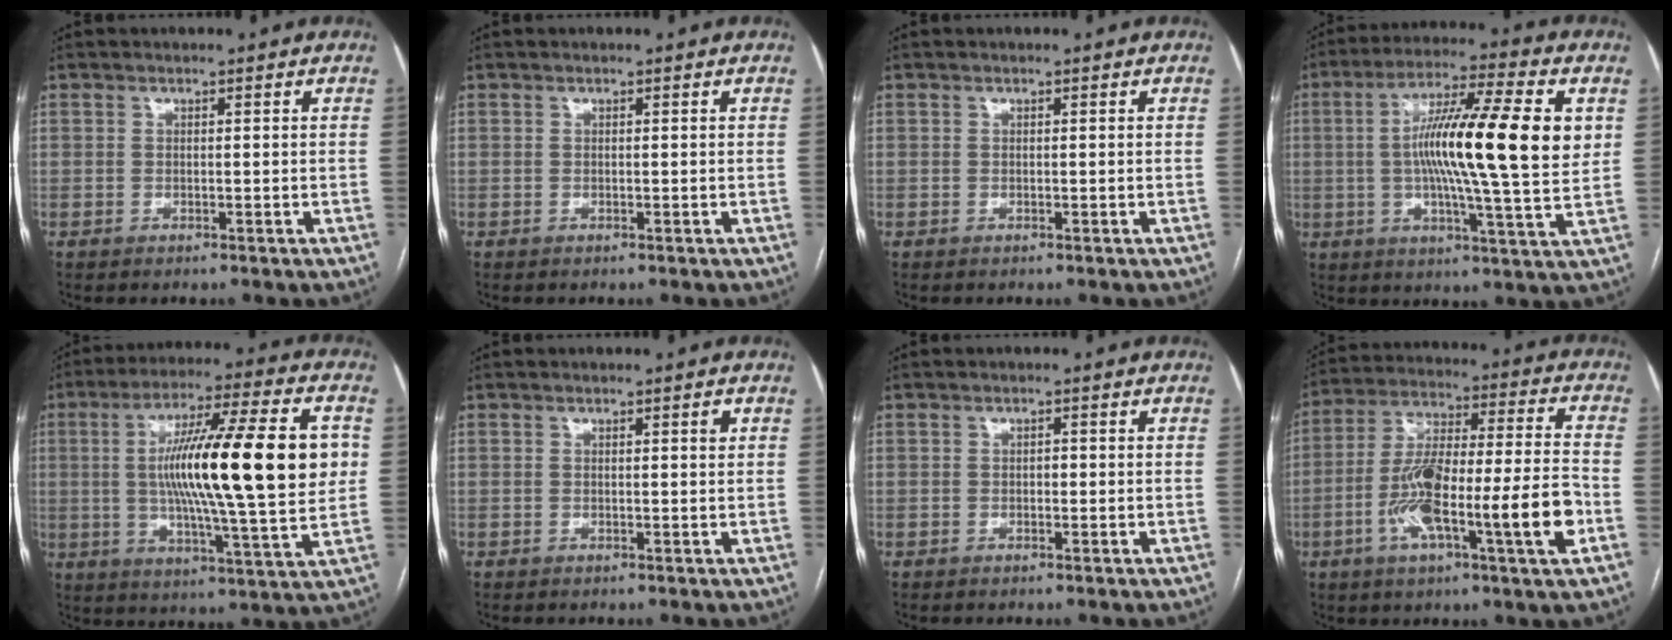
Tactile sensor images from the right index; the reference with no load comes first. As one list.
[{"total": 0.0}, {"total": 0.0}, {"total": 18.3, "force": [2.5, 1.0, 18.1], "torque": [-0.305, 0.010, 0.028]}, {"total": 22.8, "force": [2.4, 1.4, 22.7], "torque": [-0.368, 0.011, 0.027]}, {"total": 0.8, "force": [0.4, 0.0, 0.7], "torque": [-0.012, 0.001, 0.004]}, {"total": 0.7, "force": [-0.1, 0.4, 0.5], "torque": [-0.006, 0.002, -0.002]}, {"total": 18.9, "force": [-5.8, 1.7, 17.9], "torque": [-0.299, 0.006, -0.094]}]